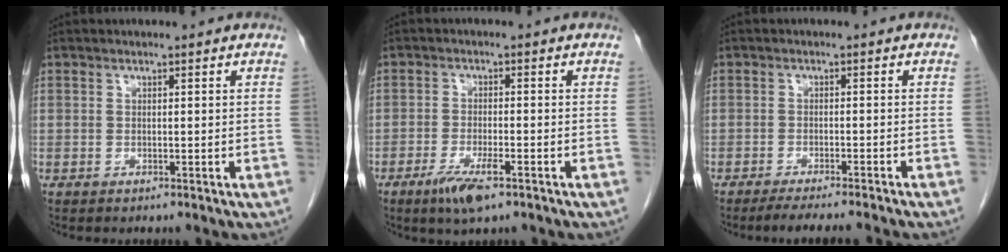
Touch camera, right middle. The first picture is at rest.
{"total": 5.3, "force": [-3.3, 0.9, 4.1], "torque": [-0.083, -0.009, -0.055]}
{"total": 7.2, "force": [-6.2, -0.6, 3.5], "torque": [-0.035, -0.015, -0.092]}